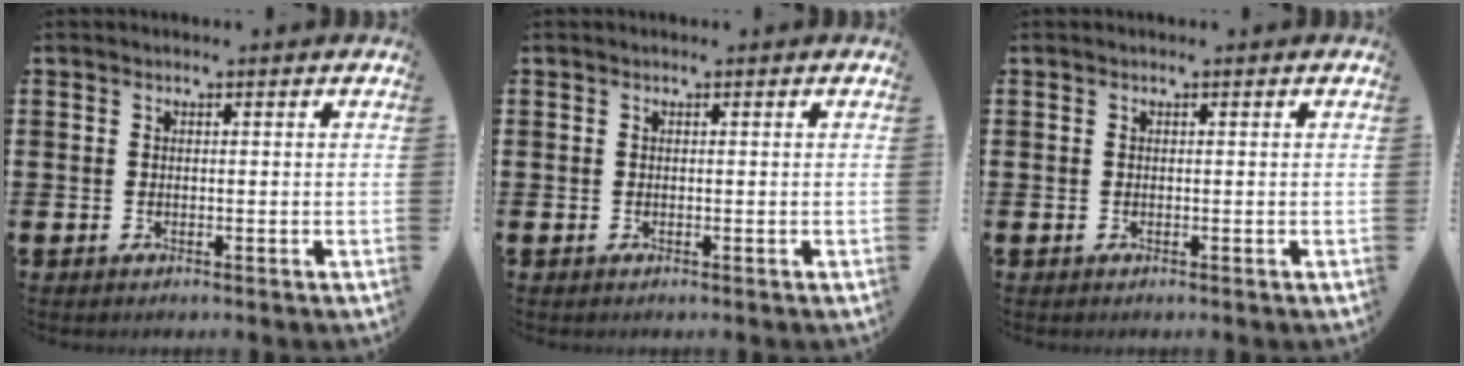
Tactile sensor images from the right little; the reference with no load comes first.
{"total": 0.0}
{"total": 0.0}